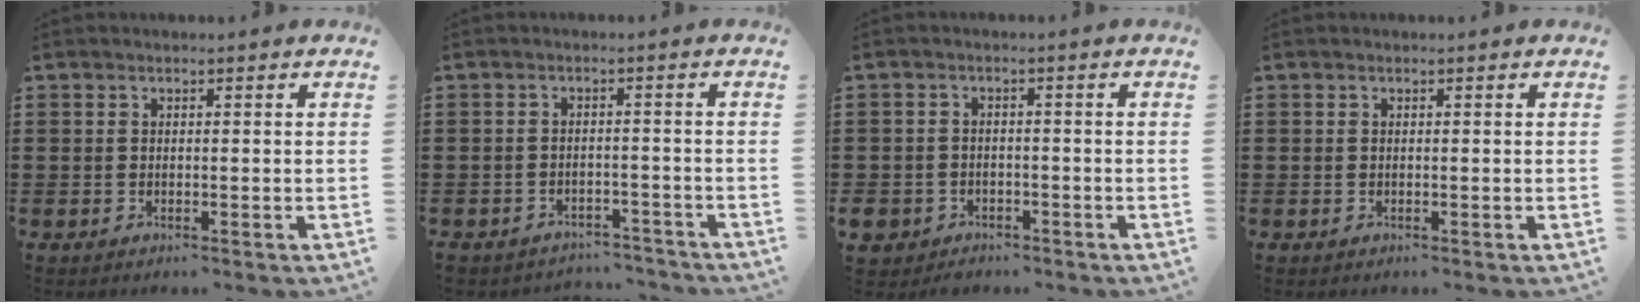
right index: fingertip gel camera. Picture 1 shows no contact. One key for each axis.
{"total": 2.8, "fx": -2.7, "fy": 0.5, "fz": 0.1, "tx": -0.007, "ty": -0.001, "tz": -0.058}
{"total": 2.8, "fx": -2.1, "fy": 1.8, "fz": 0.3, "tx": -0.018, "ty": -0.001, "tz": -0.050}
{"total": 0.0}